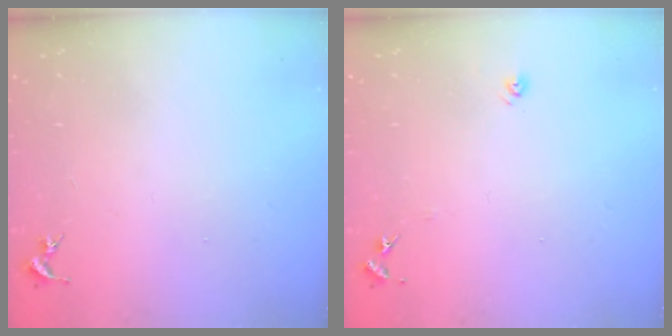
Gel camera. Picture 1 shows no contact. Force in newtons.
{"total": 5.9, "press": 5.9, "slide": 0.5}